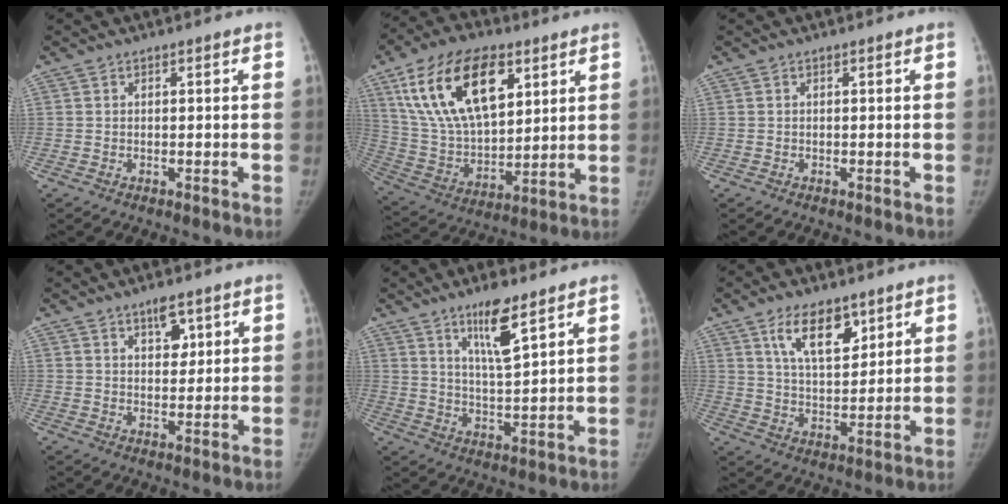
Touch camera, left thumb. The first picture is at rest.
{"total": 23.2, "force": [10.4, 12.3, 16.7], "torque": [-0.284, -0.028, 0.195]}
{"total": 0.0}
{"total": 4.5, "force": [2.6, 2.2, 2.9], "torque": [-0.027, -0.016, 0.041]}
{"total": 9.0, "force": [5.7, 1.7, 6.8], "torque": [-0.116, -0.040, 0.105]}
{"total": 10.4, "force": [6.0, 4.8, 7.0], "torque": [-0.096, -0.038, 0.111]}